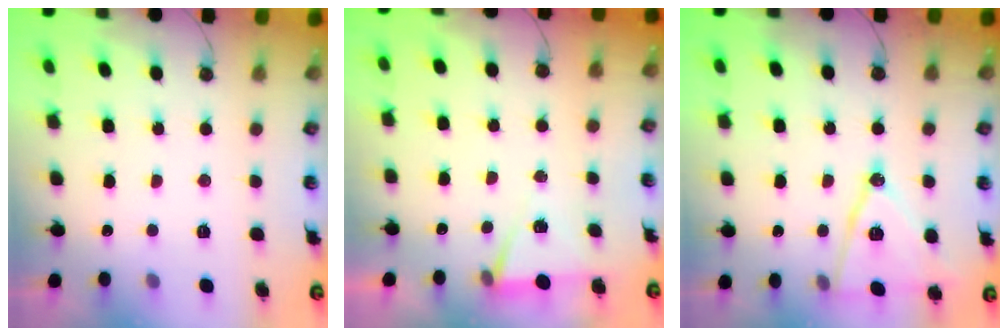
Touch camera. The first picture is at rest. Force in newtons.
{"total": 5.6, "press": 3.4, "slide": 4.5}
{"total": 13.5, "press": 13.0, "slide": 3.6}